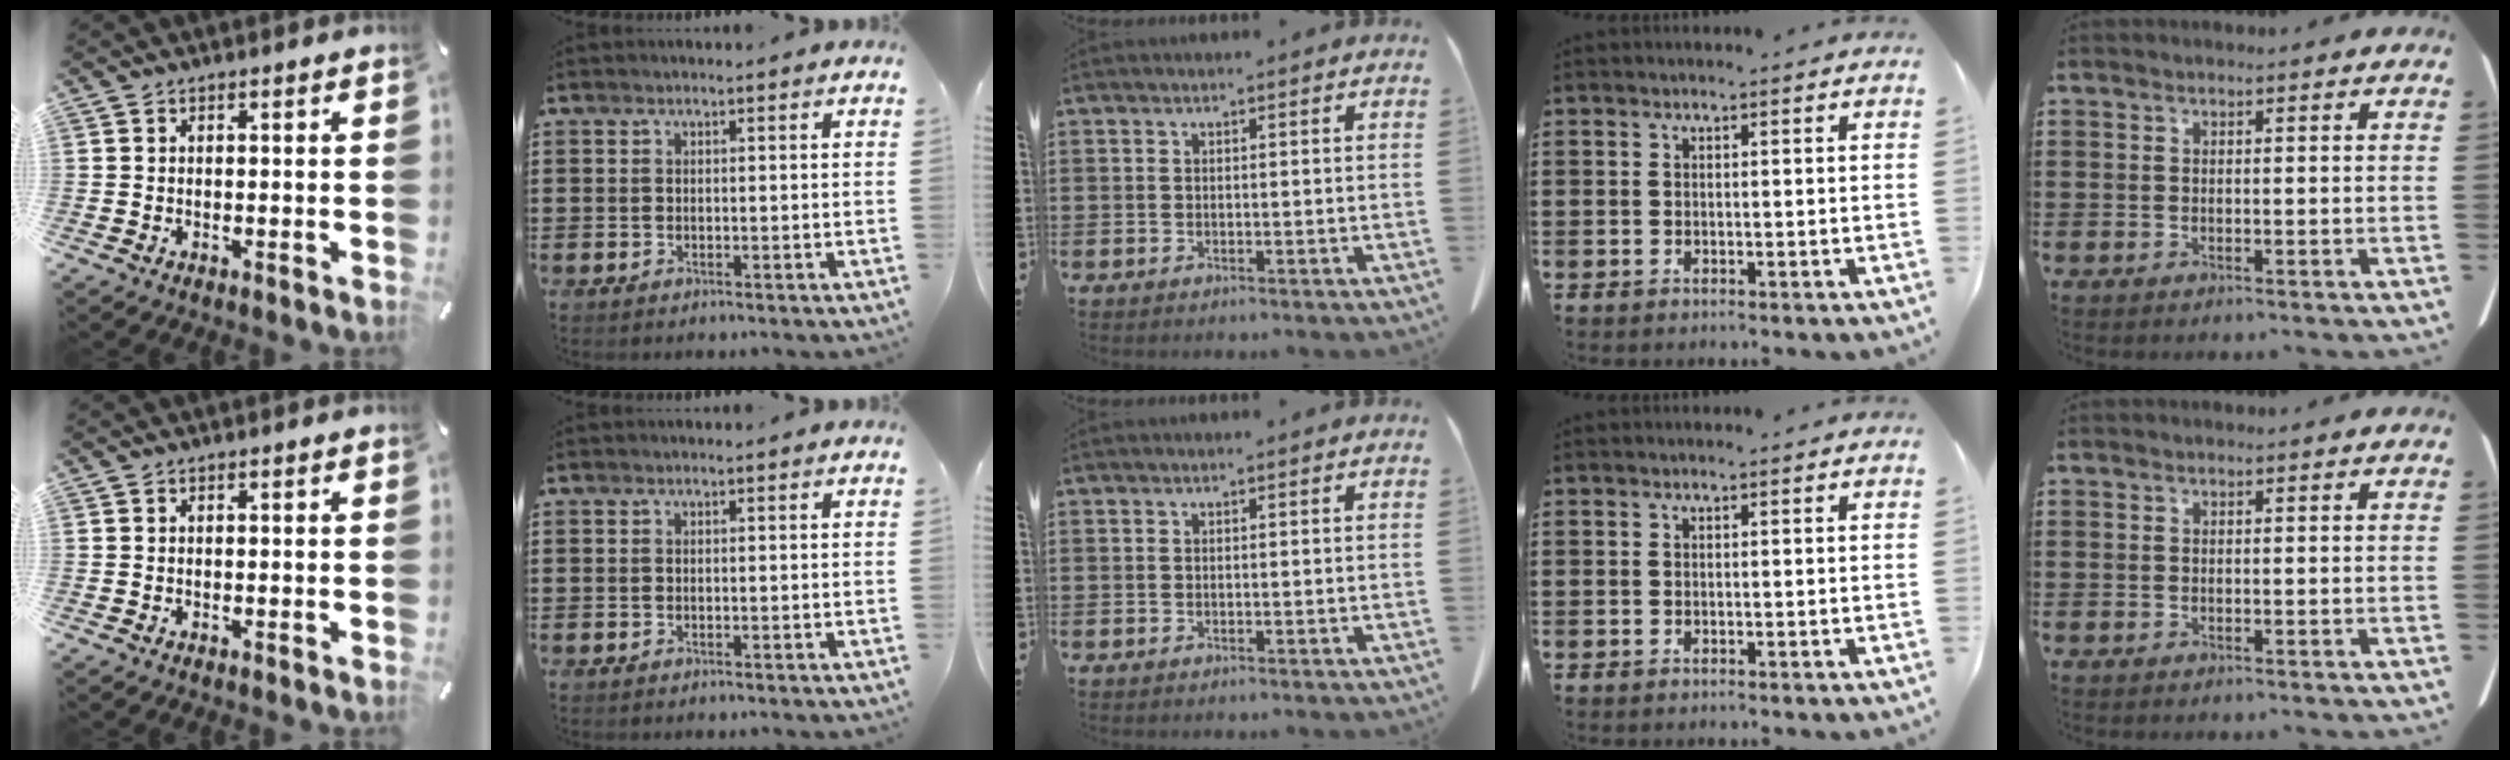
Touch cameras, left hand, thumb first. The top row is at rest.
{}